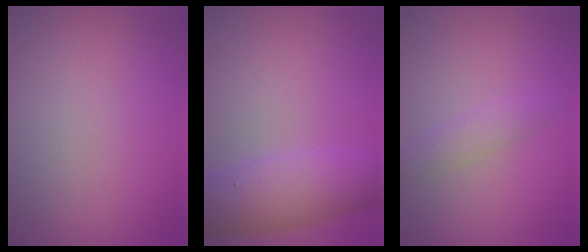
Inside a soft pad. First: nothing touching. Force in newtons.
{"total": 6.0, "press": 6.0, "slide": 0.3}
{"total": 1.7, "press": 1.7, "slide": 0.1}